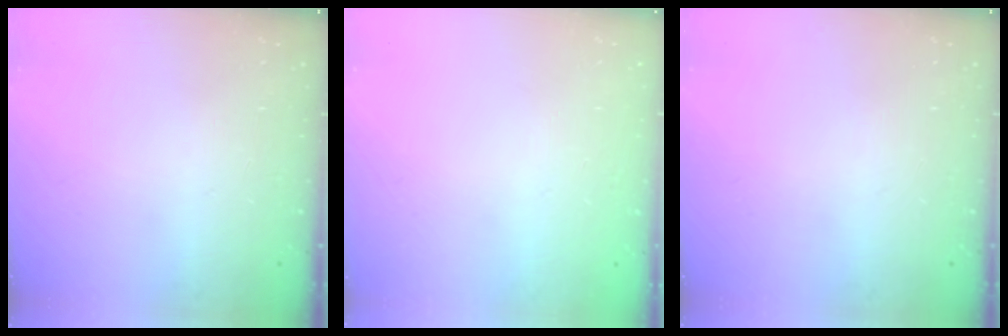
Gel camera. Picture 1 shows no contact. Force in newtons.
{"total": 0.0}
{"total": 0.0}